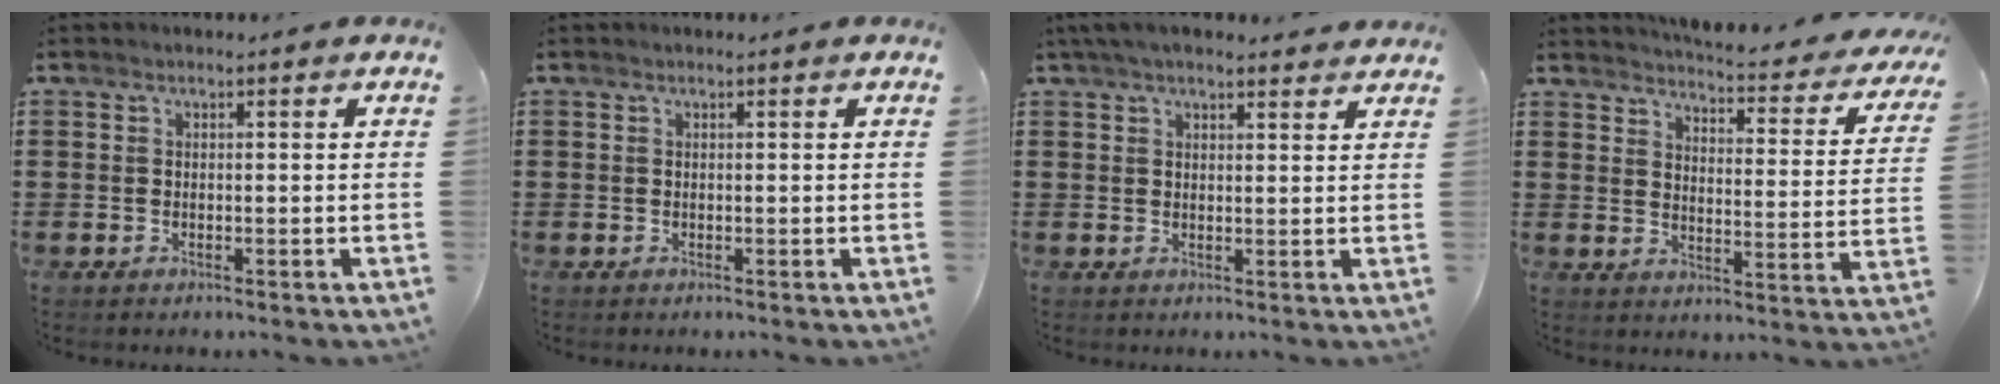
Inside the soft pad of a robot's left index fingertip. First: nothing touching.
{"total": 0.0}
{"total": 3.6, "force": [3.1, 1.0, 1.5], "torque": [-0.037, 0.002, 0.057]}
{"total": 4.0, "force": [3.8, -0.2, 1.3], "torque": [-0.039, -0.039, 0.056]}